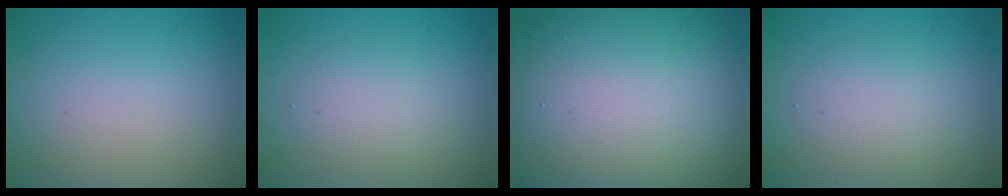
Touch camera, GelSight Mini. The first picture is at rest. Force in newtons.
{"total": 2.4, "press": 2.4, "slide": 0.2}
{"total": 20.5, "press": 20.4, "slide": 1.5}
{"total": 2.6, "press": 2.6, "slide": 0.2}